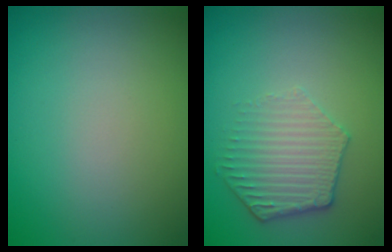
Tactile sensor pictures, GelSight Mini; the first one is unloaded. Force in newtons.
{"total": 3.2, "press": 3.0, "slide": 1.1}